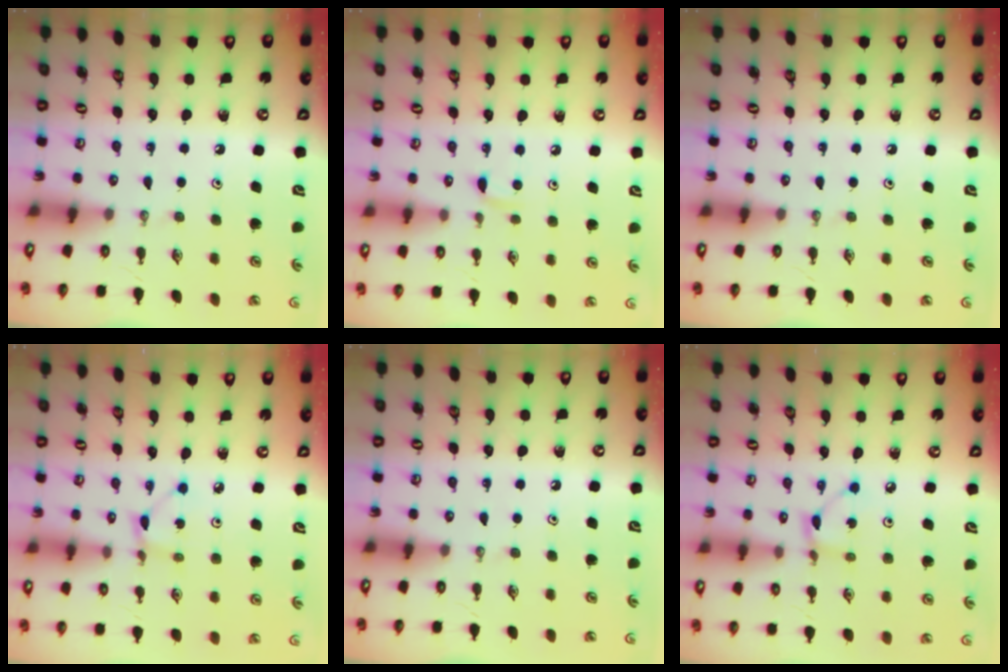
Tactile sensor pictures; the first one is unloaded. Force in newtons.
{"total": 4.1, "press": 4.1, "slide": 0.6}
{"total": 0.0}
{"total": 1.9, "press": 1.9, "slide": 0.3}
{"total": 0.0}
{"total": 2.8, "press": 2.8, "slide": 0.1}